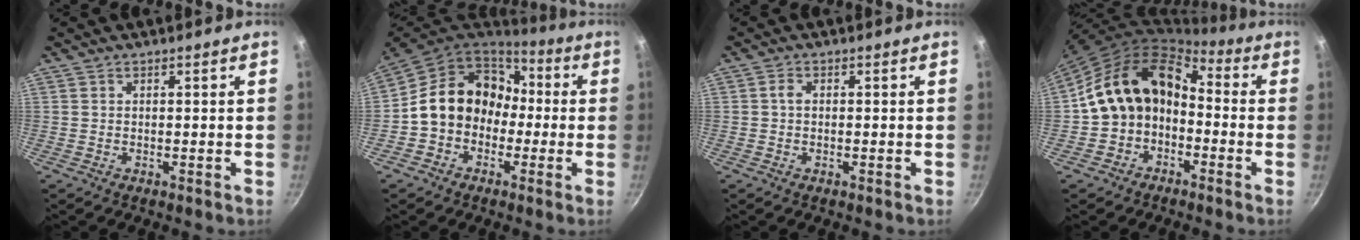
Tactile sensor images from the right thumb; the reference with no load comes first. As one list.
[{"total": 15.1, "force": [-0.3, 12.6, 8.2], "torque": [-0.098, 0.056, -0.018]}, {"total": 1.5, "force": [-0.1, 0.9, 1.1], "torque": [-0.026, 0.005, -0.006]}, {"total": 13.5, "force": [-2.0, 10.3, 8.4], "torque": [-0.123, 0.064, -0.044]}]